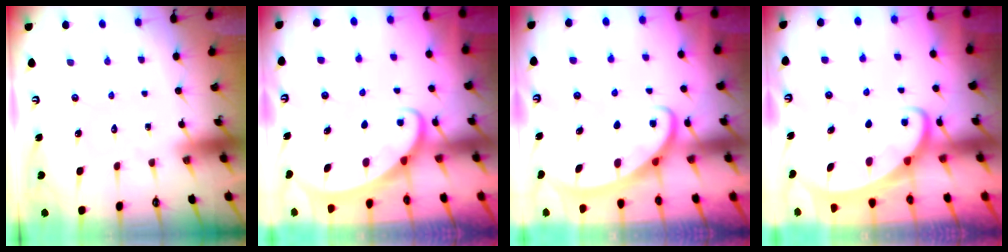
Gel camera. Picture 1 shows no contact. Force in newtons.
{"total": 2.1, "press": 2.1, "slide": 0.1}
{"total": 2.6, "press": 2.5, "slide": 0.4}
{"total": 2.0, "press": 2.0, "slide": 0.3}